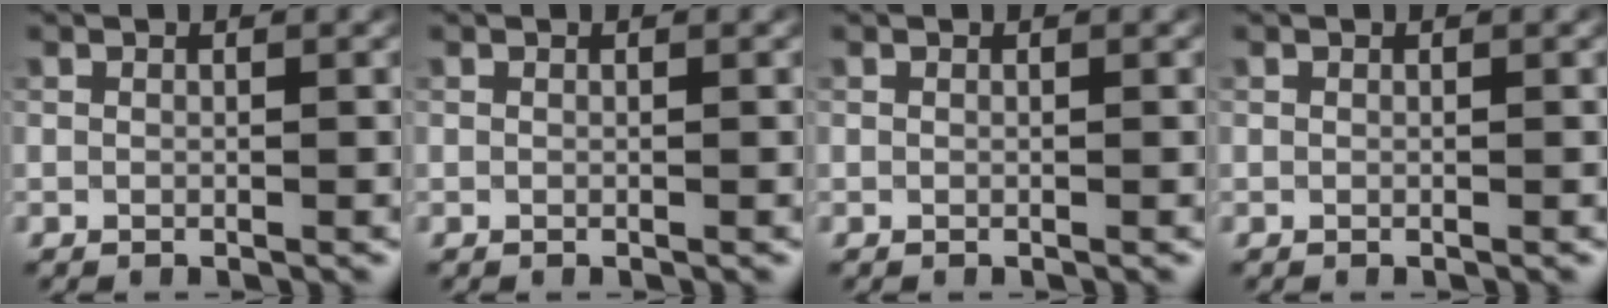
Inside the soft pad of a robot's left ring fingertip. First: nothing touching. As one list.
[{"total": 0.0}, {"total": 0.0}, {"total": 0.0}]